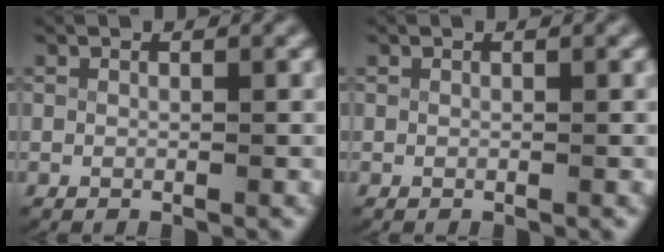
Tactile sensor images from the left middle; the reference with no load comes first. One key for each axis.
{"total": 0.0}